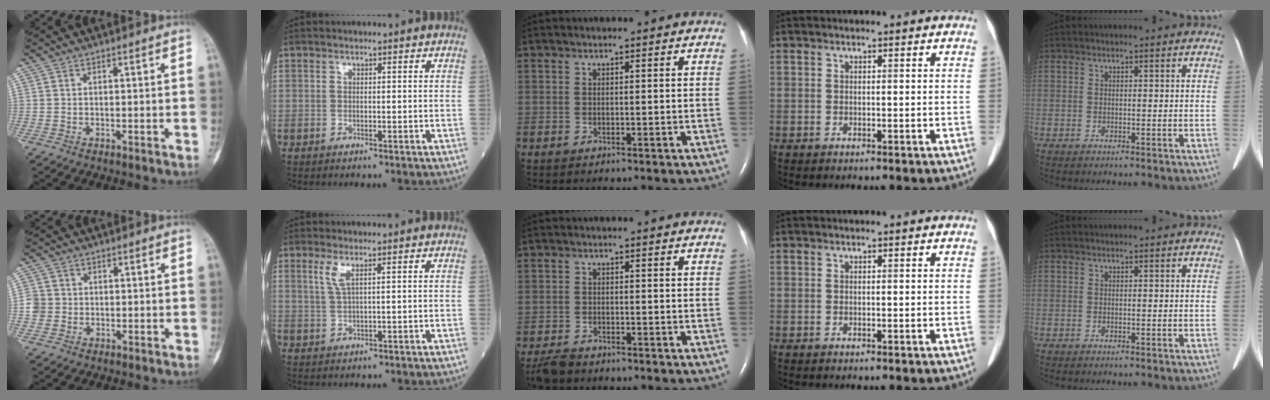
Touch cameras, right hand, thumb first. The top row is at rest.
{"thumb": {"total": 3.0, "force": [-0.4, 2.9, 0.3], "torque": [0.019, 0.009, -0.015]}, "index": {"total": 2.1, "force": [0.9, 0.0, 1.9], "torque": [-0.052, 0.003, 0.021]}, "middle": {"total": 3.3, "force": [-2.9, 1.2, 1.0], "torque": [-0.026, -0.007, -0.051]}}